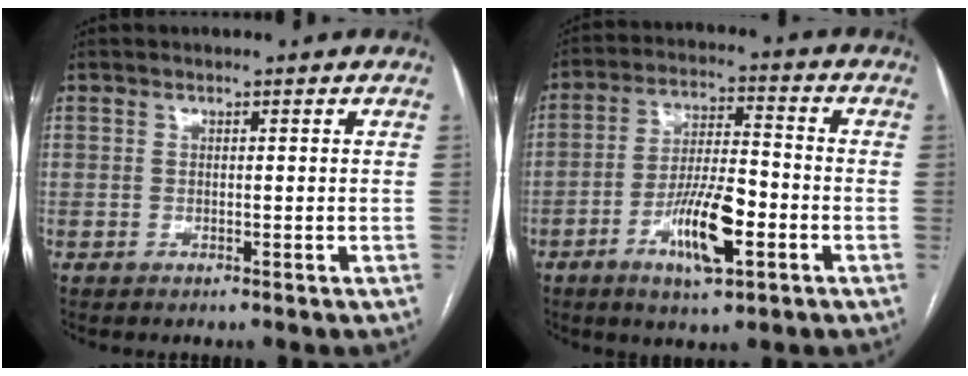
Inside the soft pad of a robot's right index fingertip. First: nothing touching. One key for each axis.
{"total": 10.8, "fx": -4.2, "fy": 2.6, "fz": 9.6, "tx": -0.181, "ty": -0.001, "tz": -0.073}